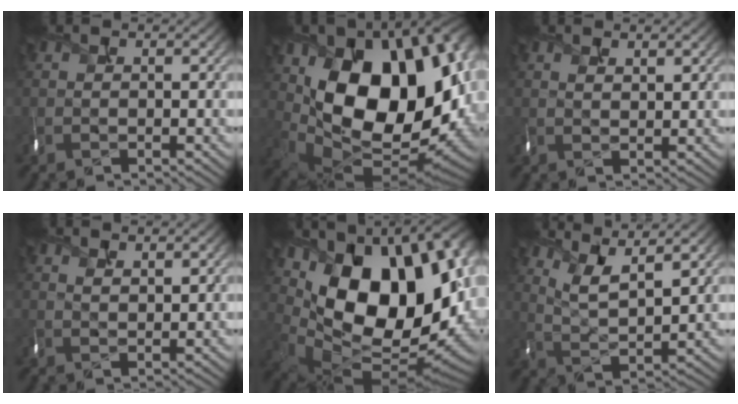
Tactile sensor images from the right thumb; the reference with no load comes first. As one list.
[{"total": 20.3, "force": [3.4, 12.8, 15.4], "torque": [-0.271, -0.042, 0.097]}, {"total": 1.5, "force": [1.3, 0.4, 0.7], "torque": [-0.007, -0.011, 0.030]}, {"total": 1.9, "force": [1.7, 0.5, 0.9], "torque": [-0.007, -0.011, 0.034]}, {"total": 19.6, "force": [5.1, 11.7, 14.9], "torque": [-0.255, -0.025, 0.121]}, {"total": 8.8, "force": [6.7, 2.3, 5.2], "torque": [-0.115, -0.006, 0.114]}]